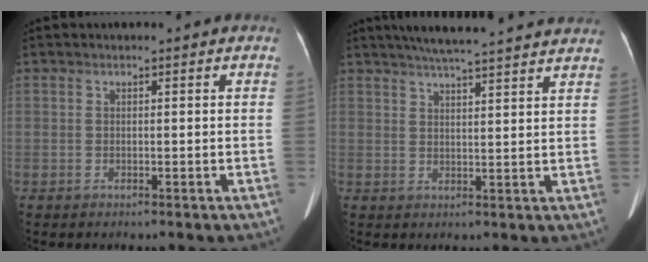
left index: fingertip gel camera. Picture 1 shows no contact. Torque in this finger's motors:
{"motor_torque": [0.29, -0.64, 0.02, 0.03]}